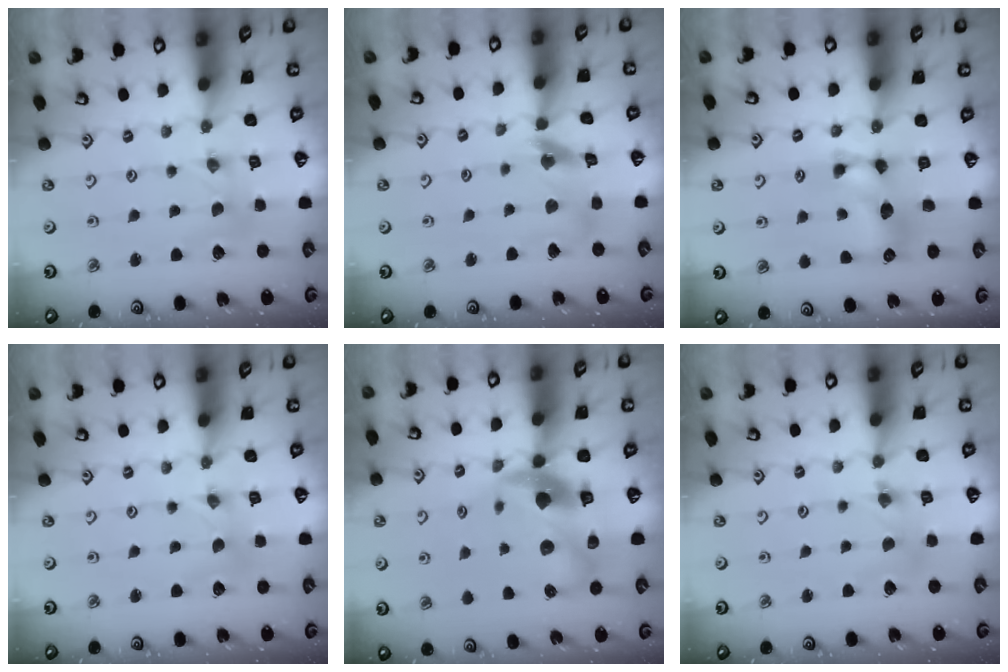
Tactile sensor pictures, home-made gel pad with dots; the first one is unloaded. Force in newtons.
{"total": 11.1, "press": 11.0, "slide": 1.3}
{"total": 11.3, "press": 11.2, "slide": 0.4}
{"total": 0.0}
{"total": 13.2, "press": 13.1, "slide": 1.8}
{"total": 3.4, "press": 3.3, "slide": 0.4}